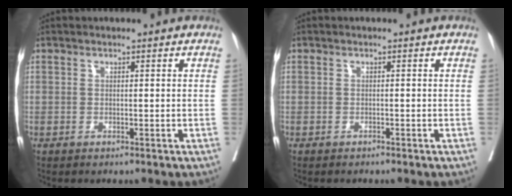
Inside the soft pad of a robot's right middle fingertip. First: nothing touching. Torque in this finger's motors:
{"motor_torque": [0.07, -0.45, -0.17, -0.02]}